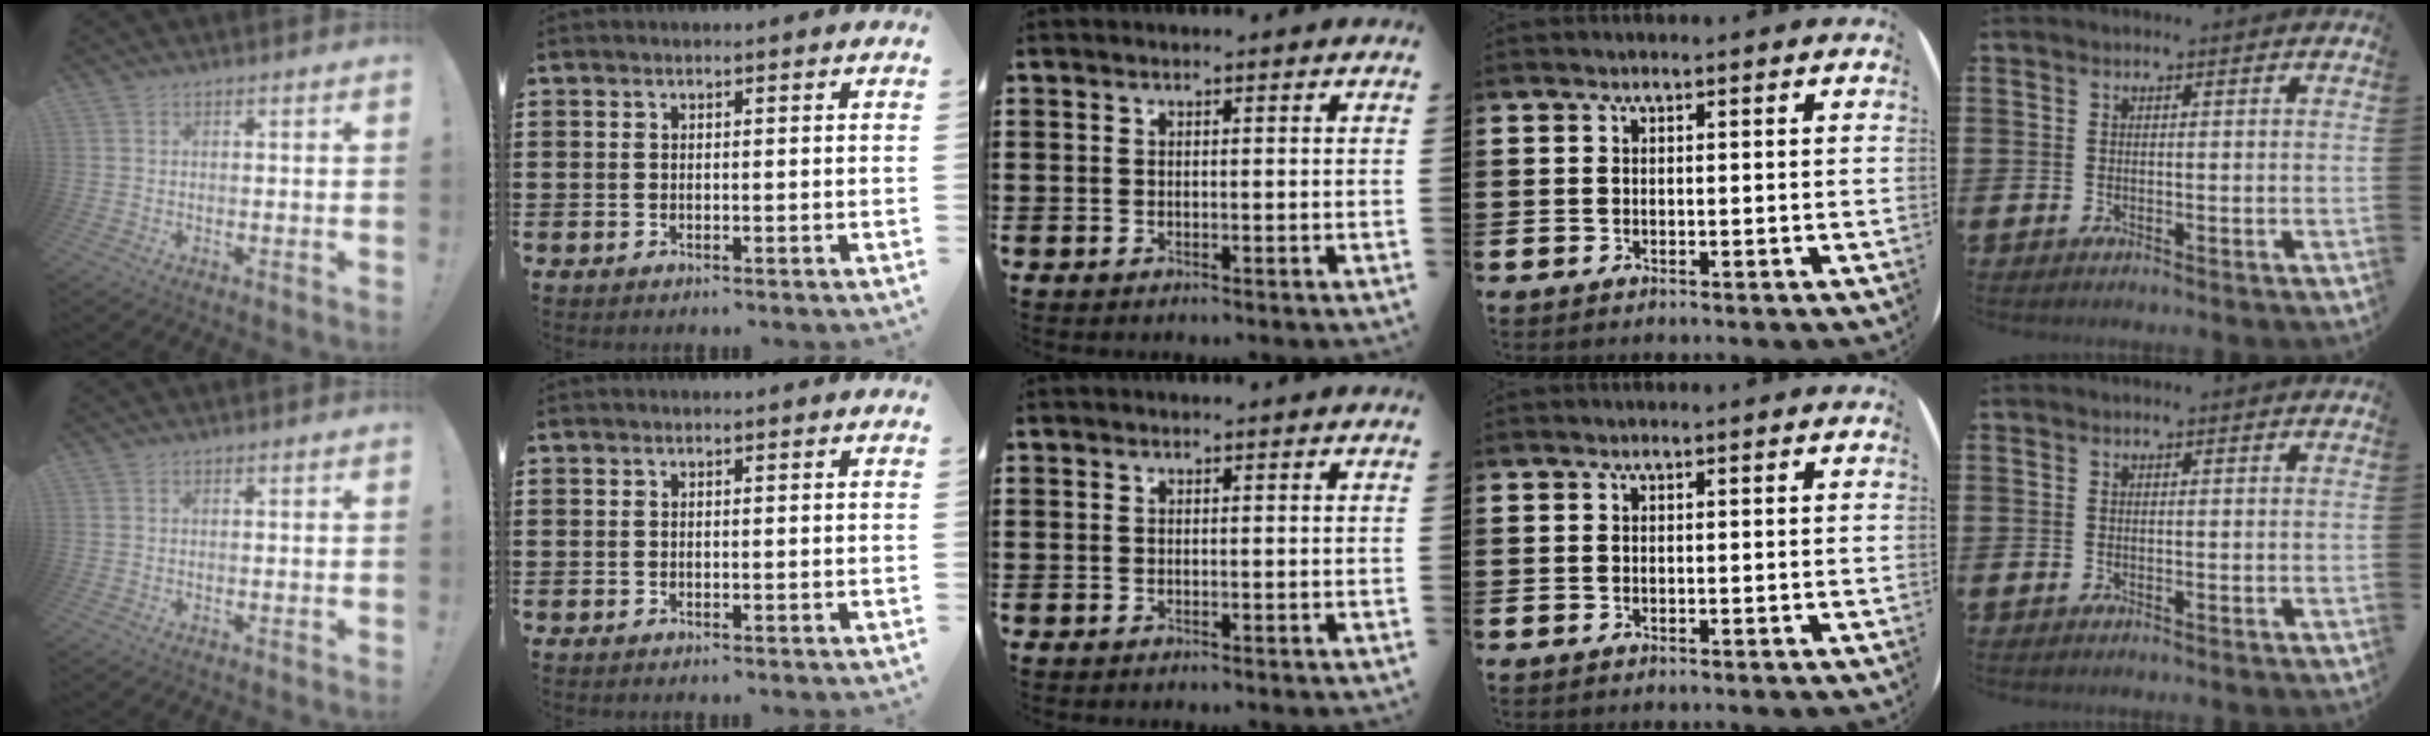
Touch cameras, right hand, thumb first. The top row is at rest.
{}